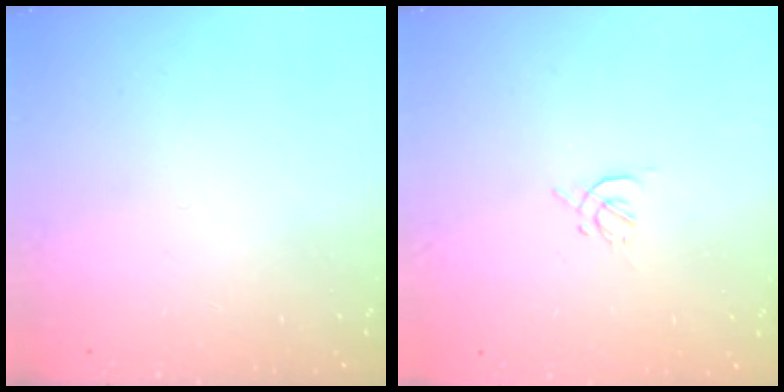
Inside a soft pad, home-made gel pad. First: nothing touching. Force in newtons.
{"total": 1.7, "press": 1.7, "slide": 0.5}